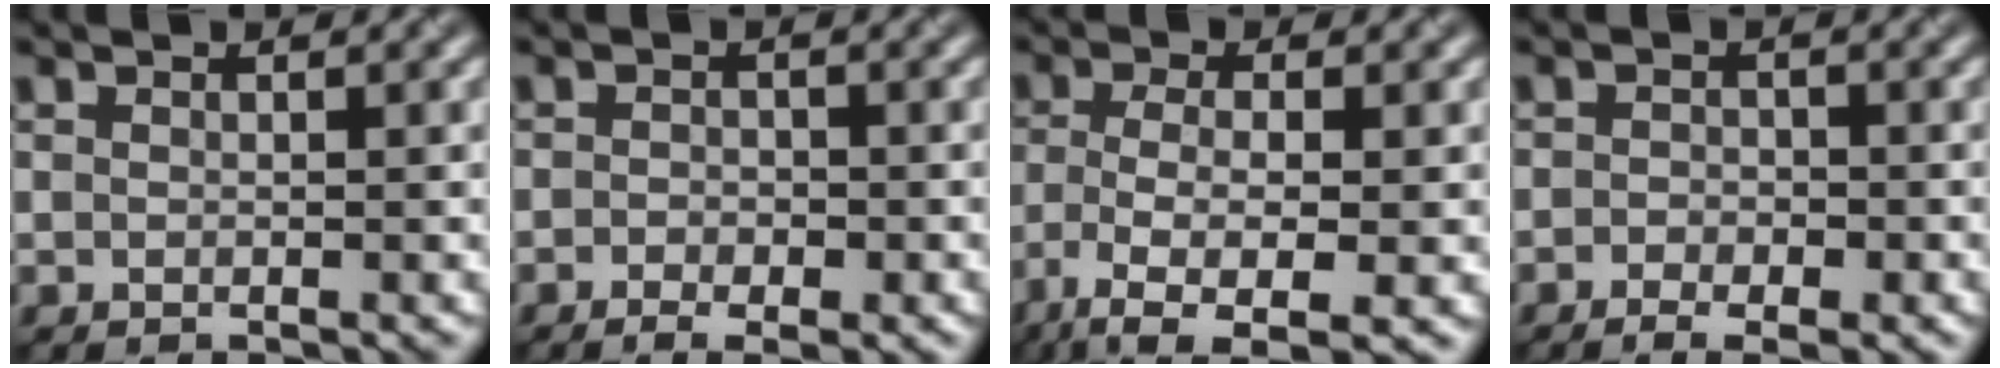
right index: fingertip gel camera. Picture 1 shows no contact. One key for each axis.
{"total": 3.0, "fx": -1.7, "fy": 1.3, "fz": 2.1, "tx": -0.027, "ty": 0.003, "tz": -0.013}
{"total": 6.4, "fx": -4.3, "fy": 1.7, "fz": 4.5, "tx": -0.101, "ty": -0.005, "tz": -0.078}
{"total": 3.7, "fx": -2.1, "fy": 1.6, "fz": 2.5, "tx": -0.034, "ty": 0.001, "tz": -0.019}